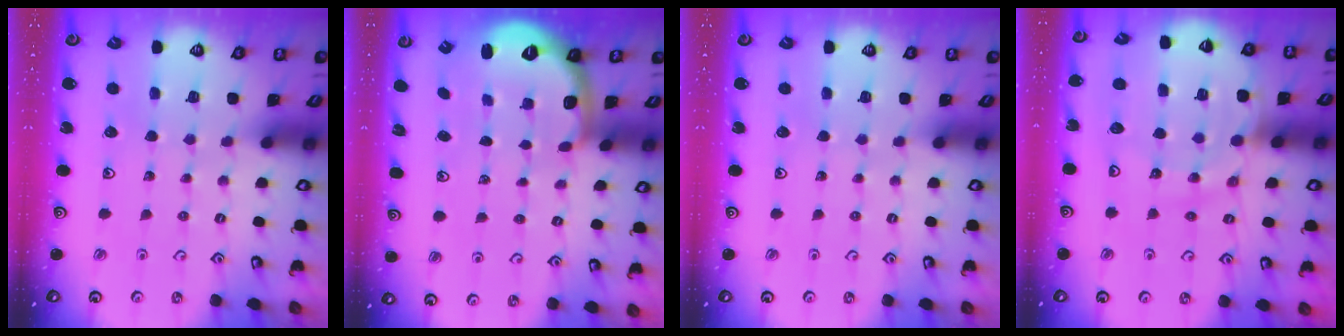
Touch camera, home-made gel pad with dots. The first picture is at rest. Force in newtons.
{"total": 2.5, "press": 2.0, "slide": 1.6}
{"total": 0.0}
{"total": 14.4, "press": 14.3, "slide": 1.5}